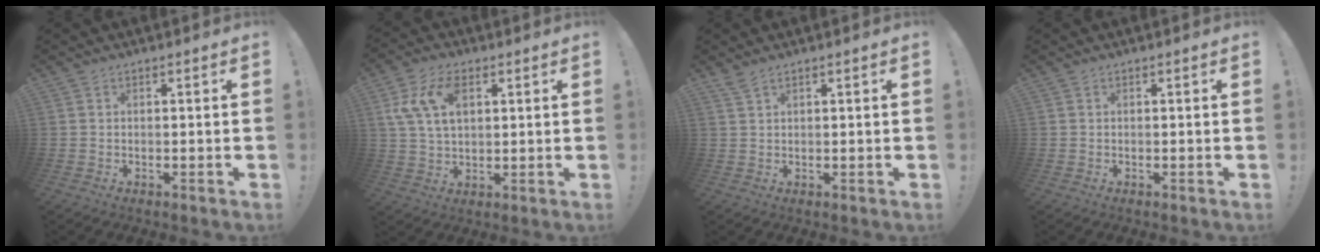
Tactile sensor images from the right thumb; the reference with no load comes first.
{"total": 11.6, "force": [4.2, 7.3, 8.0], "torque": [-0.159, -0.001, 0.077]}
{"total": 1.9, "force": [1.5, 0.5, 1.0], "torque": [-0.027, -0.001, 0.029]}
{"total": 0.0}